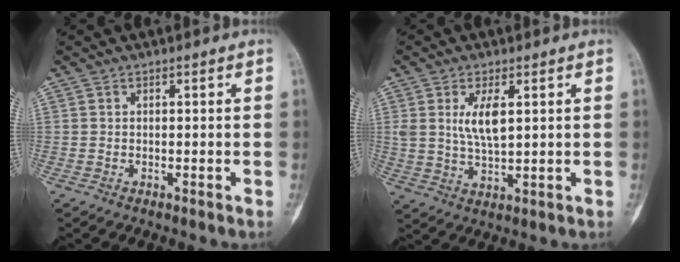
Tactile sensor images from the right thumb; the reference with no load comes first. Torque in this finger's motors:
{"motor_torque": [0.06, 0.24, 0.67, 0.23, 0.12]}